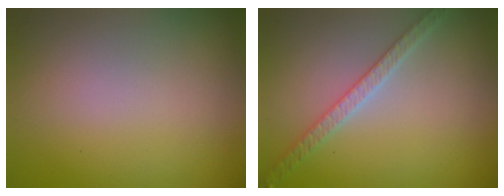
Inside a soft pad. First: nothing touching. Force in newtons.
{"total": 2.9, "press": 2.8, "slide": 0.6}